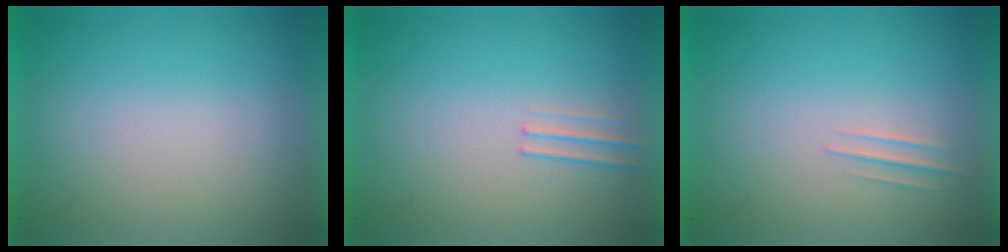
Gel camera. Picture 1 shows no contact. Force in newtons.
{"total": 1.1}
{"total": 1.2}